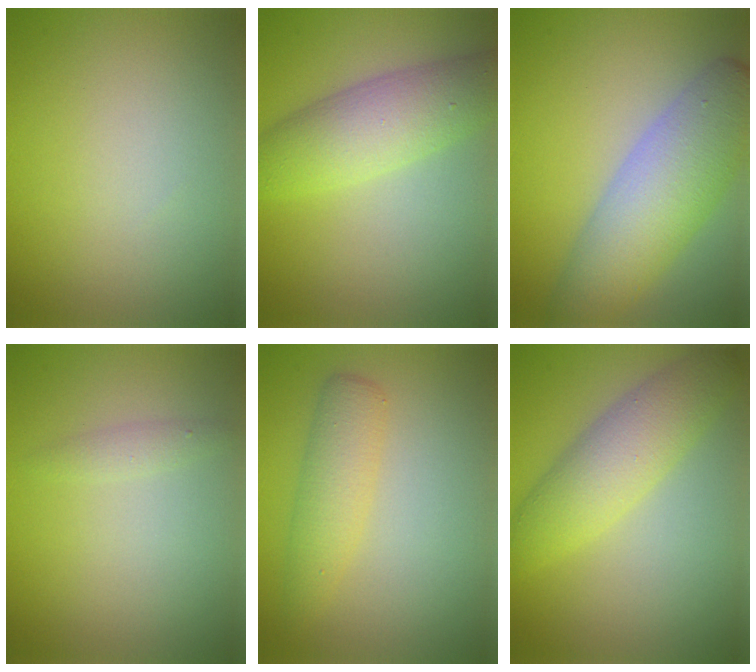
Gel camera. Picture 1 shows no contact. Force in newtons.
{"total": 5.9, "press": 5.8, "slide": 0.3}
{"total": 7.6, "press": 7.6, "slide": 0.4}
{"total": 1.0, "press": 1.0, "slide": 0.1}
{"total": 2.9, "press": 2.9, "slide": 0.1}
{"total": 5.1, "press": 5.1, "slide": 0.1}